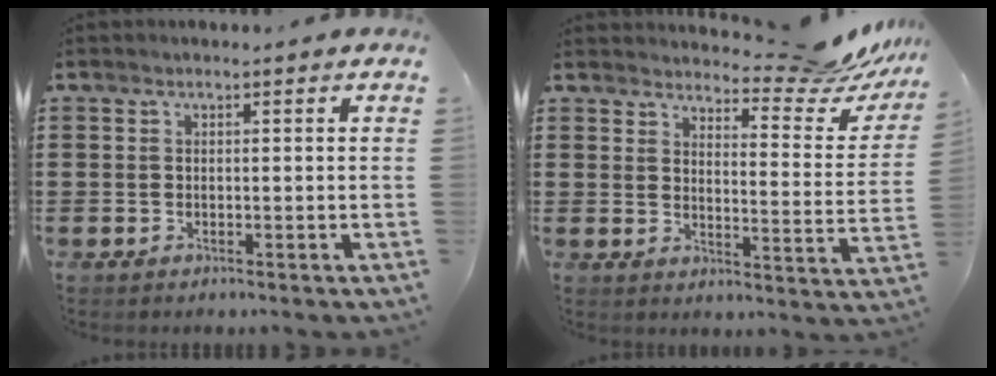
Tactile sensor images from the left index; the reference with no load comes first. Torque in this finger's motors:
{"motor_torque": [0.16, 0.09, 0.54, 0.10]}